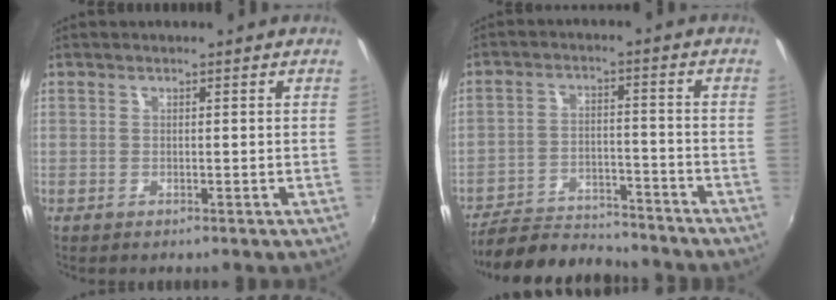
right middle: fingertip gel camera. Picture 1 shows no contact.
{"total": 14.3, "force": [-13.2, 3.0, 4.7], "torque": [-0.114, -0.008, -0.208]}